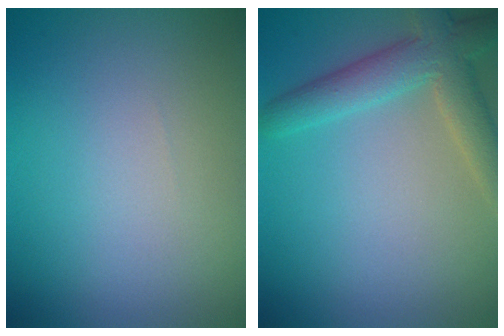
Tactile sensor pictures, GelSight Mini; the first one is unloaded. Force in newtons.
{"total": 4.7, "press": 4.7, "slide": 0.4}